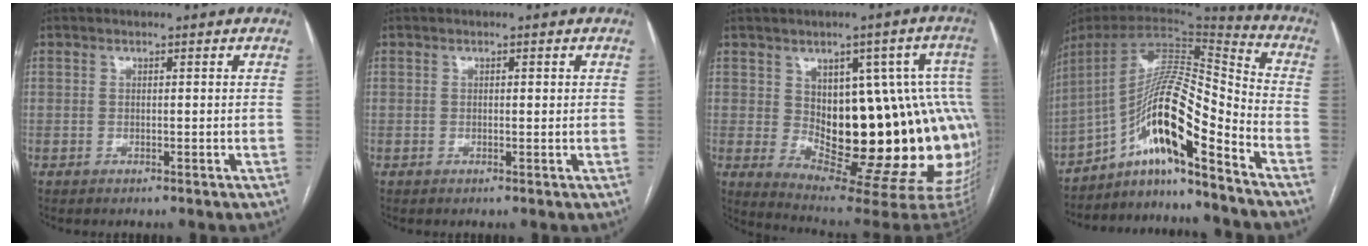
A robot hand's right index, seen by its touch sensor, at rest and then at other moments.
{"total": 0.8, "force": [0.3, 0.3, 0.6], "torque": [-0.008, 0.001, 0.004]}
{"total": 22.6, "force": [-0.6, 8.1, 21.1], "torque": [-0.177, 0.026, 0.020]}
{"total": 16.1, "force": [-9.8, 1.0, 12.8], "torque": [-0.229, 0.024, -0.168]}